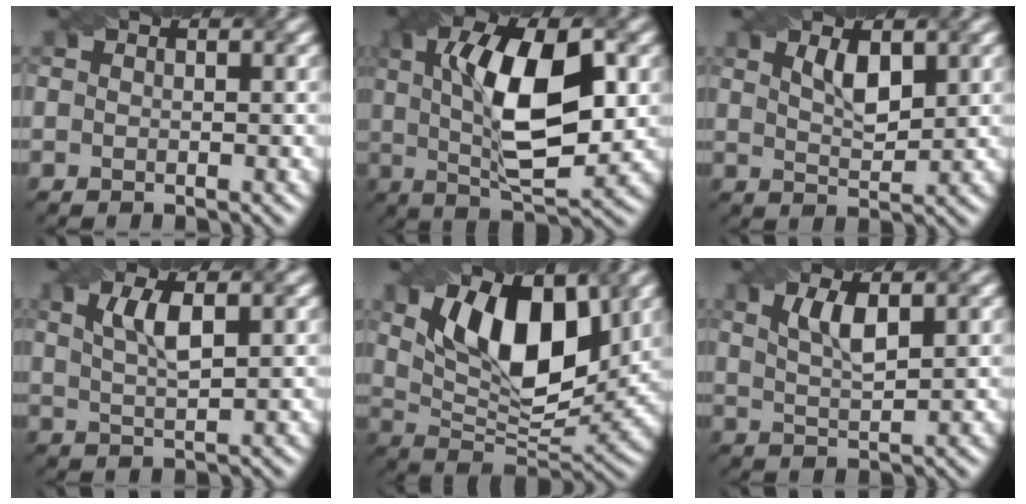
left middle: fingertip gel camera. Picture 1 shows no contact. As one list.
[{"total": 11.2, "force": [1.8, 4.2, 10.3], "torque": [-0.170, 0.009, 0.029]}, {"total": 2.9, "force": [1.5, 1.1, 2.3], "torque": [-0.045, -0.002, 0.030]}, {"total": 3.5, "force": [1.3, 1.0, 3.0], "torque": [-0.063, 0.003, 0.028]}, {"total": 11.3, "force": [4.2, 5.5, 9.0], "torque": [-0.146, -0.001, 0.070]}, {"total": 3.2, "force": [1.5, 0.9, 2.7], "torque": [-0.056, 0.000, 0.031]}]